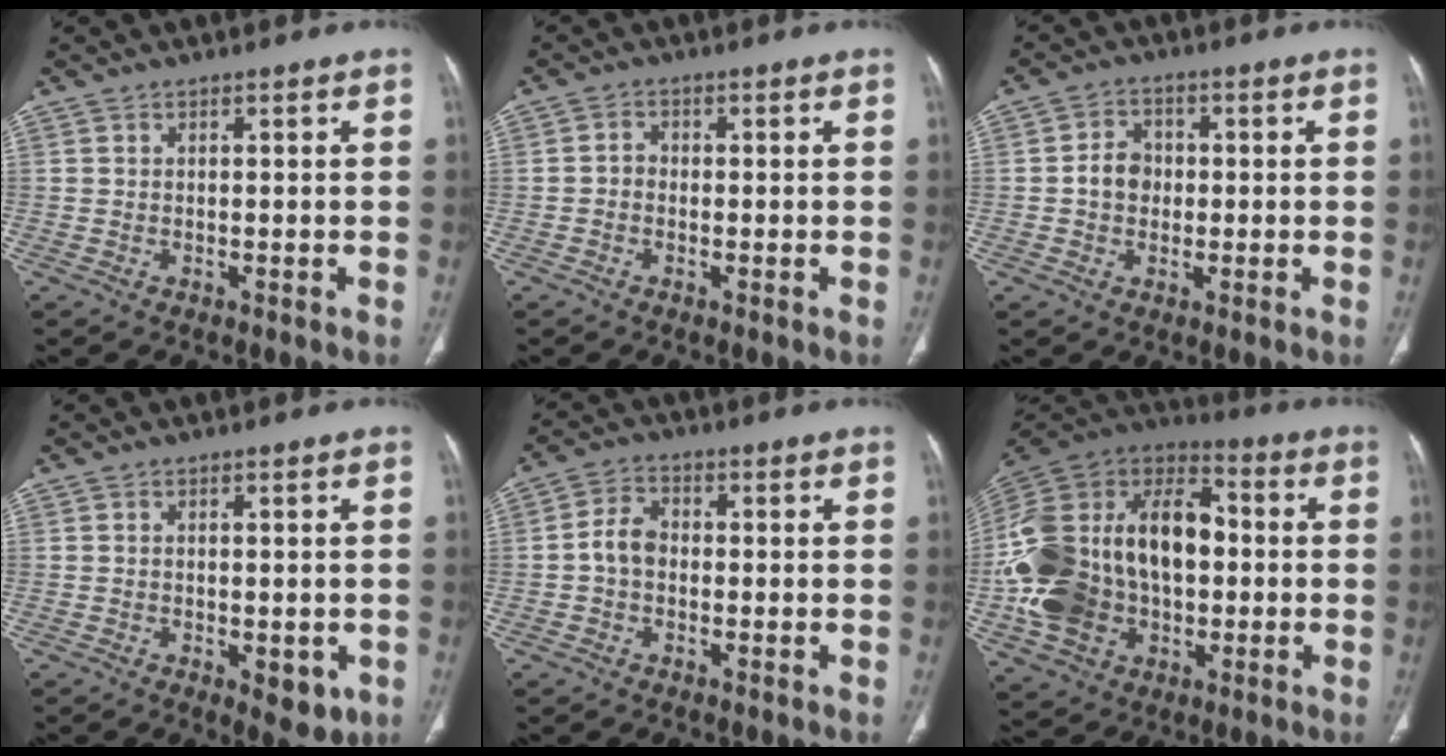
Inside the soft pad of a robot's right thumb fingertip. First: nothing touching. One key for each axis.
{"total": 1.8, "fx": -0.5, "fy": 1.5, "fz": 0.9, "tx": -0.005, "ty": 0.008, "tz": -0.015}
{"total": 4.9, "fx": -0.2, "fy": 4.1, "fz": 2.7, "tx": -0.027, "ty": 0.014, "tz": -0.010}
{"total": 5.7, "fx": -1.8, "fy": 2.8, "fz": 4.7, "tx": -0.043, "ty": -0.005, "tz": -0.014}
{"total": 3.8, "fx": -0.7, "fy": 3.0, "fz": 2.2, "tx": -0.027, "ty": 0.016, "tz": -0.021}
{"total": 31.9, "fx": -1.3, "fy": 21.8, "fz": 23.4, "tx": -0.461, "ty": 0.035, "tz": -0.013}